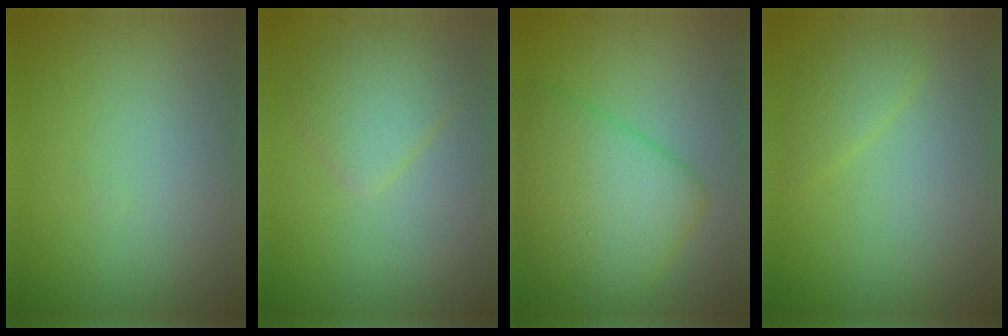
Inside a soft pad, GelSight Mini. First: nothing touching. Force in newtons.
{"total": 3.0, "press": 3.0, "slide": 0.2}
{"total": 7.0, "press": 7.0, "slide": 0.2}
{"total": 1.6, "press": 1.6, "slide": 0.0}